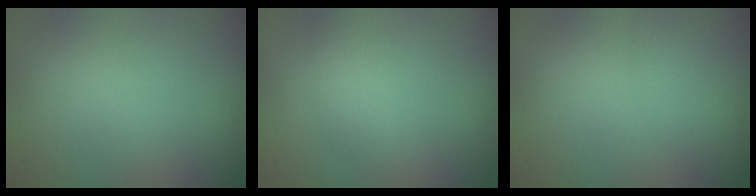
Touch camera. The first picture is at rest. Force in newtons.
{"total": 1.5, "press": 1.5, "slide": 0.1}
{"total": 1.6, "press": 1.6, "slide": 0.1}